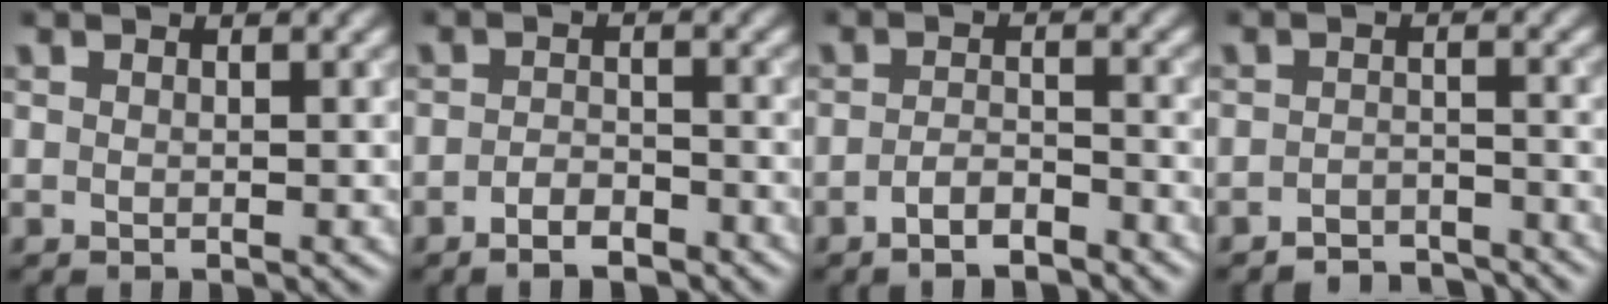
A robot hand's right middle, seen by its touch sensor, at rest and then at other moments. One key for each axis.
{"total": 2.7, "fx": -2.0, "fy": 1.0, "fz": 1.5, "tx": -0.024, "ty": 0.003, "tz": -0.036}
{"total": 2.7, "fx": -2.1, "fy": 0.7, "fz": 1.6, "tx": -0.028, "ty": 0.004, "tz": -0.040}
{"total": 3.6, "fx": -3.5, "fy": 0.8, "fz": 0.5, "tx": -0.004, "ty": 0.003, "tz": -0.057}